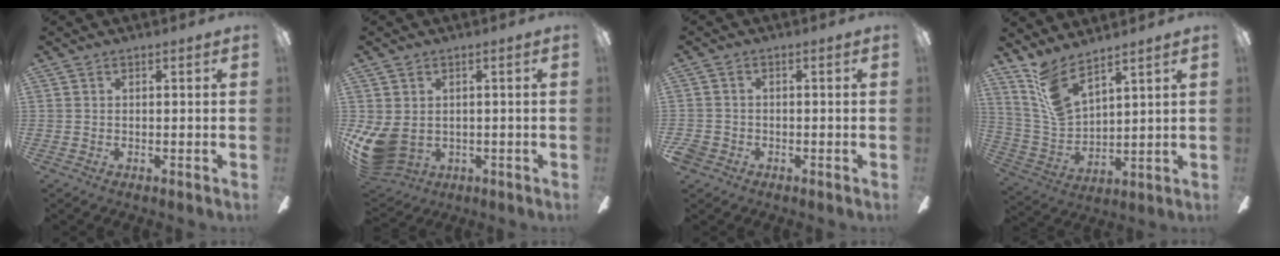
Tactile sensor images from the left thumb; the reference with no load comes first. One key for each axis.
{"total": 8.4, "fx": -1.3, "fy": 6.3, "fz": 5.3, "tx": -0.117, "ty": 0.002, "tz": -0.019}
{"total": 2.4, "fx": -1.5, "fy": 1.8, "fz": 0.6, "tx": -0.016, "ty": 0.006, "tz": -0.032}
{"total": 10.8, "fx": 8.5, "fy": 3.6, "fz": 5.6, "tx": -0.143, "ty": -0.040, "tz": 0.164}